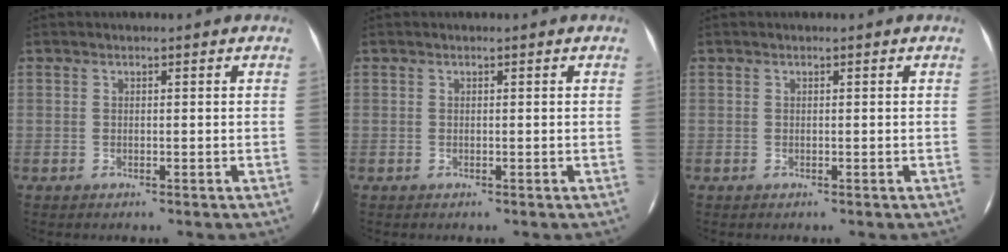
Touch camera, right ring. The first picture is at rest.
{"total": 0.0}
{"total": 0.0}